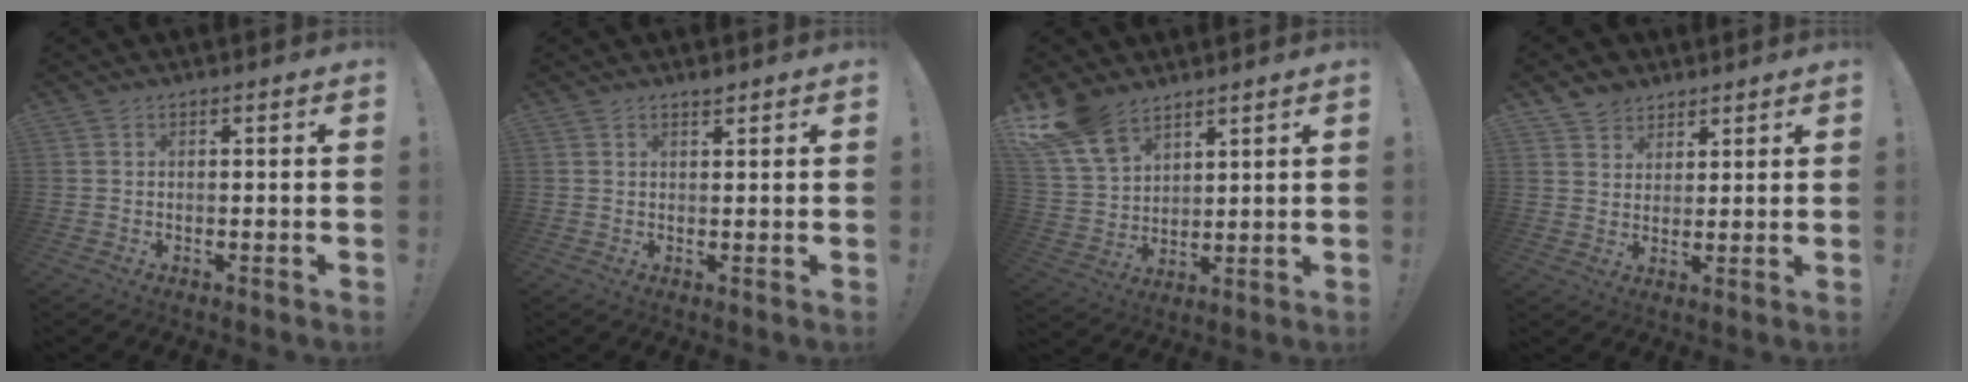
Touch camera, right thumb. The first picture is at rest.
{"total": 1.2, "force": [1.1, 0.1, 0.4], "torque": [0.006, -0.007, 0.018]}
{"total": 12.5, "force": [9.2, 6.5, 5.4], "torque": [-0.117, -0.052, 0.179]}
{"total": 5.4, "force": [4.0, 3.6, 0.2], "torque": [-0.008, -0.028, 0.080]}